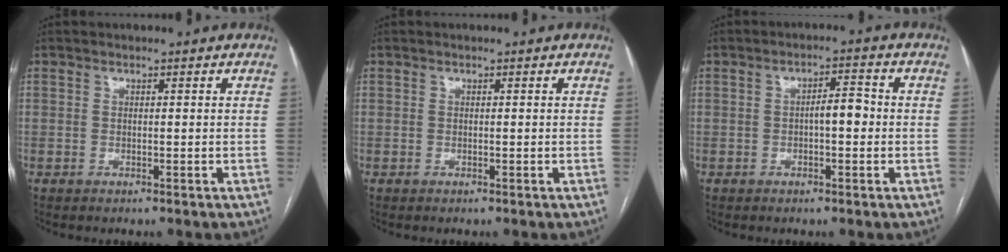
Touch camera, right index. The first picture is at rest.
{"total": 0.0}
{"total": 3.6, "force": [-0.4, 1.1, 3.4], "torque": [-0.050, 0.012, -0.007]}